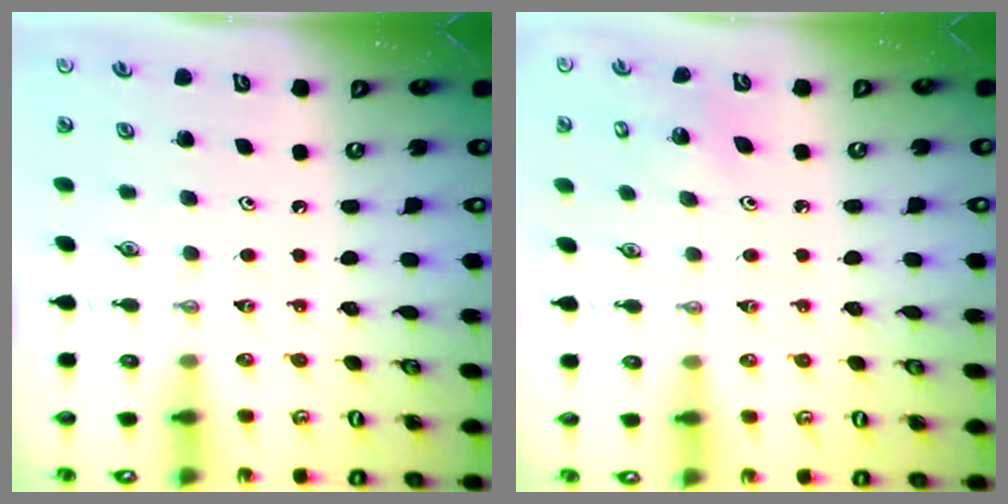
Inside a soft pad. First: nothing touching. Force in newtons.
{"total": 5.0, "press": 5.0, "slide": 0.5}